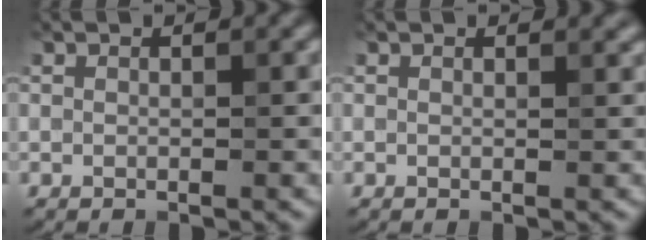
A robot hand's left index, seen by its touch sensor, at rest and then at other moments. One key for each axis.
{"total": 0.8, "fx": 0.7, "fy": 0.1, "fz": 0.3, "tx": -0.002, "ty": 0.001, "tz": 0.011}